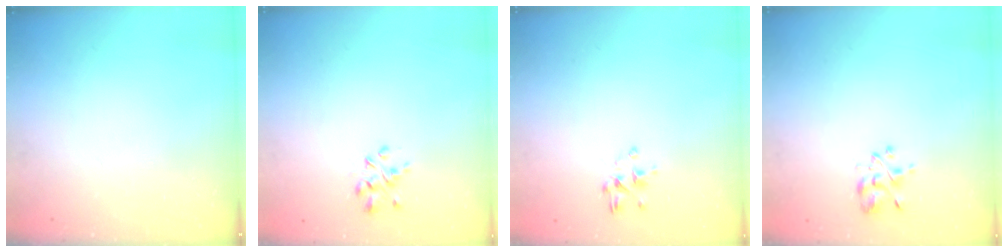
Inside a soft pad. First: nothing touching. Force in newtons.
{"total": 2.9, "press": 2.6, "slide": 1.2}
{"total": 2.9, "press": 2.8, "slide": 0.6}
{"total": 3.2, "press": 3.0, "slide": 1.1}